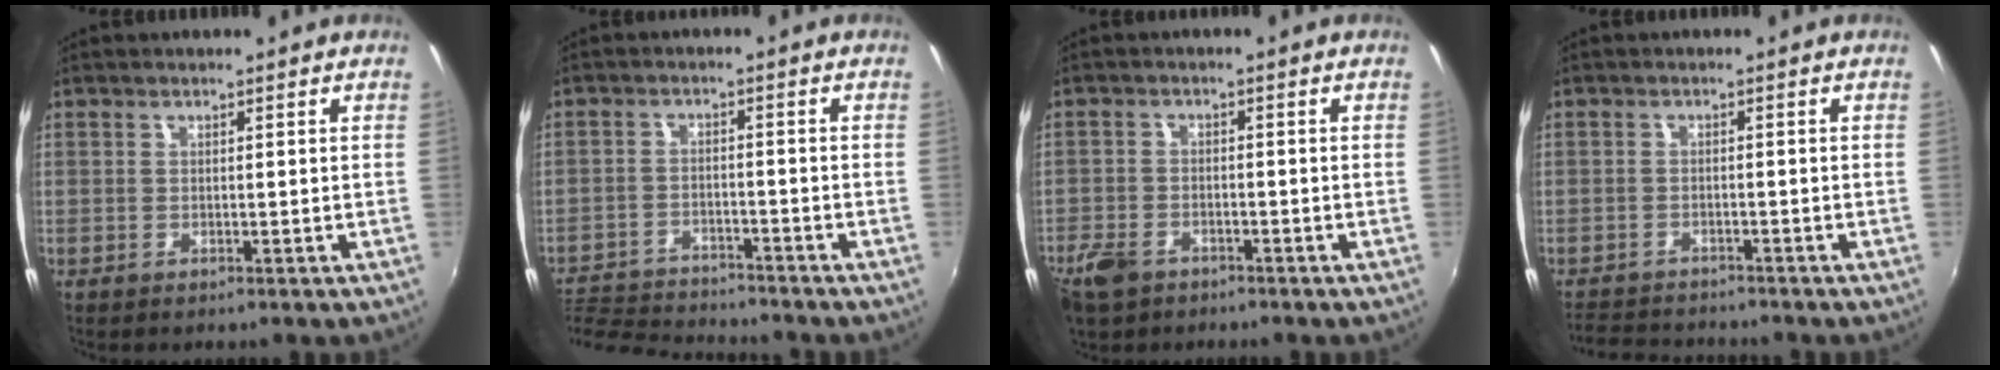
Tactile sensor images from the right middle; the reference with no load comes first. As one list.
[{"total": 11.7, "force": [-11.0, 2.3, 3.3], "torque": [-0.089, 0.001, -0.181]}, {"total": 6.8, "force": [-4.6, 4.1, 2.9], "torque": [-0.084, -0.006, -0.085]}, {"total": 6.5, "force": [-6.0, 2.0, 1.2], "torque": [-0.047, 0.003, -0.101]}]